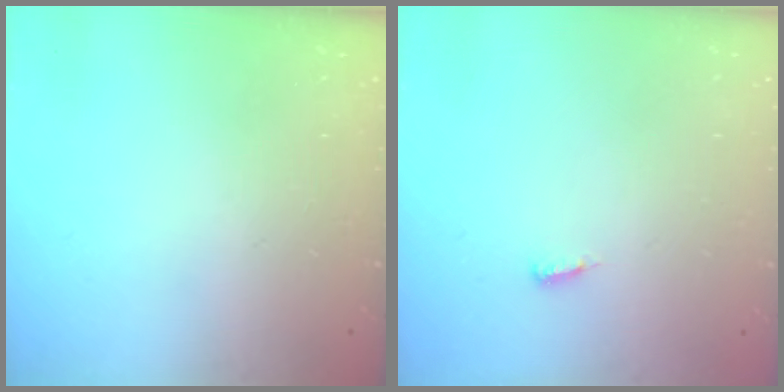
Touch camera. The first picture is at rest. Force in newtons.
{"total": 3.8, "press": 3.8, "slide": 0.4}